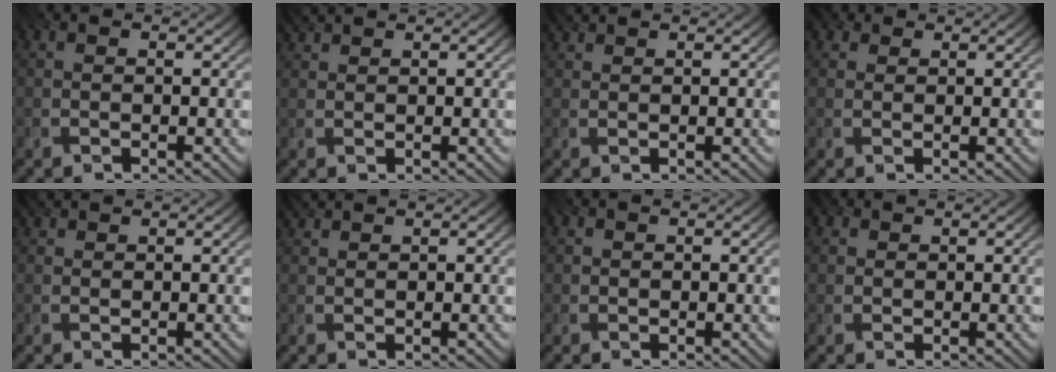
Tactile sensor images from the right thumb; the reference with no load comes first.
{"total": 1.9, "force": [1.7, 0.2, 0.7], "torque": [-0.017, 0.006, 0.033]}
{"total": 1.5, "force": [1.4, 0.2, 0.6], "torque": [-0.012, 0.005, 0.026]}
{"total": 1.9, "force": [1.3, 1.2, 0.7], "torque": [-0.016, 0.002, 0.023]}
{"total": 1.6, "force": [1.4, 0.4, 0.6], "torque": [-0.013, 0.006, 0.027]}
{"total": 1.8, "force": [1.7, 0.3, 0.7], "torque": [-0.016, 0.006, 0.032]}
{"total": 0.8, "force": [0.3, 0.7, 0.0], "torque": [0.001, 0.002, 0.007]}
{"total": 1.8, "force": [1.1, 1.3, 0.5], "torque": [-0.013, 0.003, 0.021]}